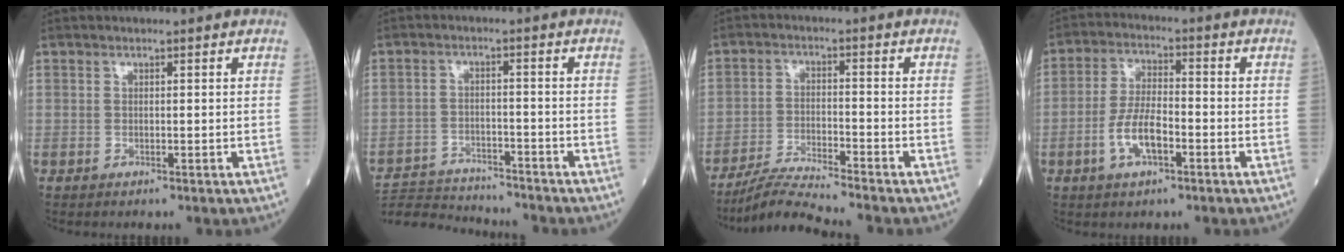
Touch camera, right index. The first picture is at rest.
{"total": 10.6, "force": [-10.5, 0.5, 1.4], "torque": [-0.026, 0.009, -0.171]}
{"total": 6.8, "force": [-6.4, -1.5, 1.7], "torque": [-0.034, -0.020, -0.123]}
{"total": 7.2, "force": [-2.7, 2.5, 6.2], "torque": [-0.126, 0.005, -0.052]}